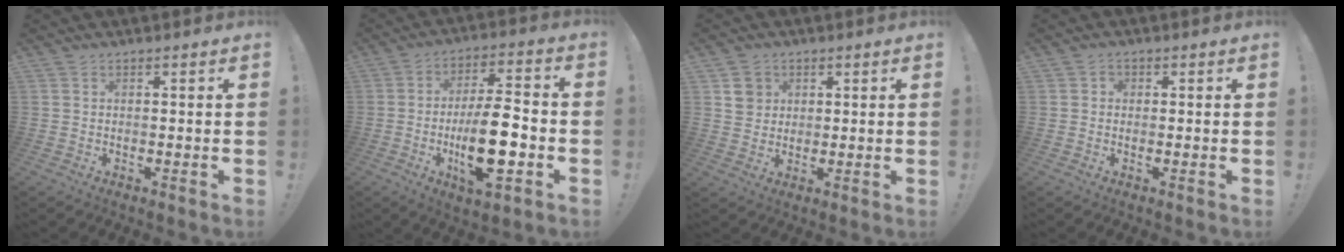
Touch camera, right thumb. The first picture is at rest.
{"total": 15.8, "force": [-4.0, 5.2, 14.4], "torque": [-0.252, 0.008, -0.067]}
{"total": 5.9, "force": [2.1, 5.3, 1.7], "torque": [-0.022, -0.001, 0.042]}
{"total": 1.6, "force": [-0.1, 1.4, 0.7], "torque": [-0.006, 0.002, -0.004]}